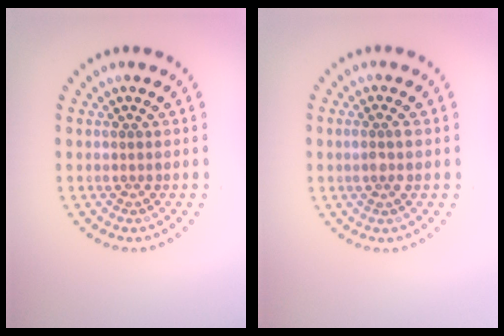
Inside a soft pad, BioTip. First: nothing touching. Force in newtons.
{"total": 1.3, "press": 1.1, "slide": 0.8}